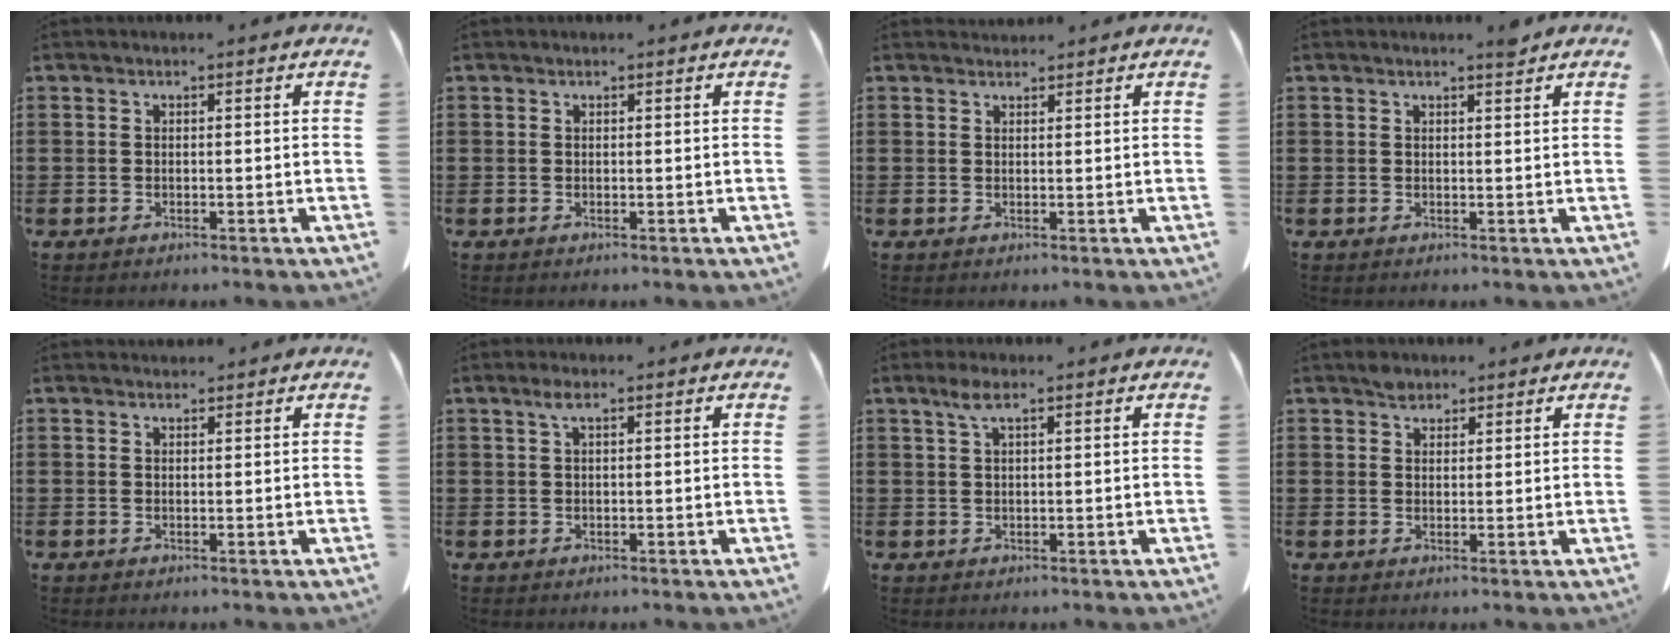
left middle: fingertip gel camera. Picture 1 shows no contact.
{"total": 0.0}
{"total": 1.2, "force": [1.2, 0.3, 0.0], "torque": [-0.002, 0.001, 0.023]}
{"total": 1.6, "force": [1.5, -0.1, 0.7], "torque": [-0.016, -0.003, 0.028]}
{"total": 0.8, "force": [0.8, 0.2, 0.0], "torque": [-0.002, 0.001, 0.016]}
{"total": 1.6, "force": [0.7, 0.3, 1.5], "torque": [-0.031, 0.002, 0.012]}
{"total": 2.4, "force": [1.2, 0.5, 2.0], "torque": [-0.044, 0.003, 0.021]}
{"total": 2.1, "force": [1.8, 1.0, 0.4], "torque": [-0.004, -0.004, 0.035]}